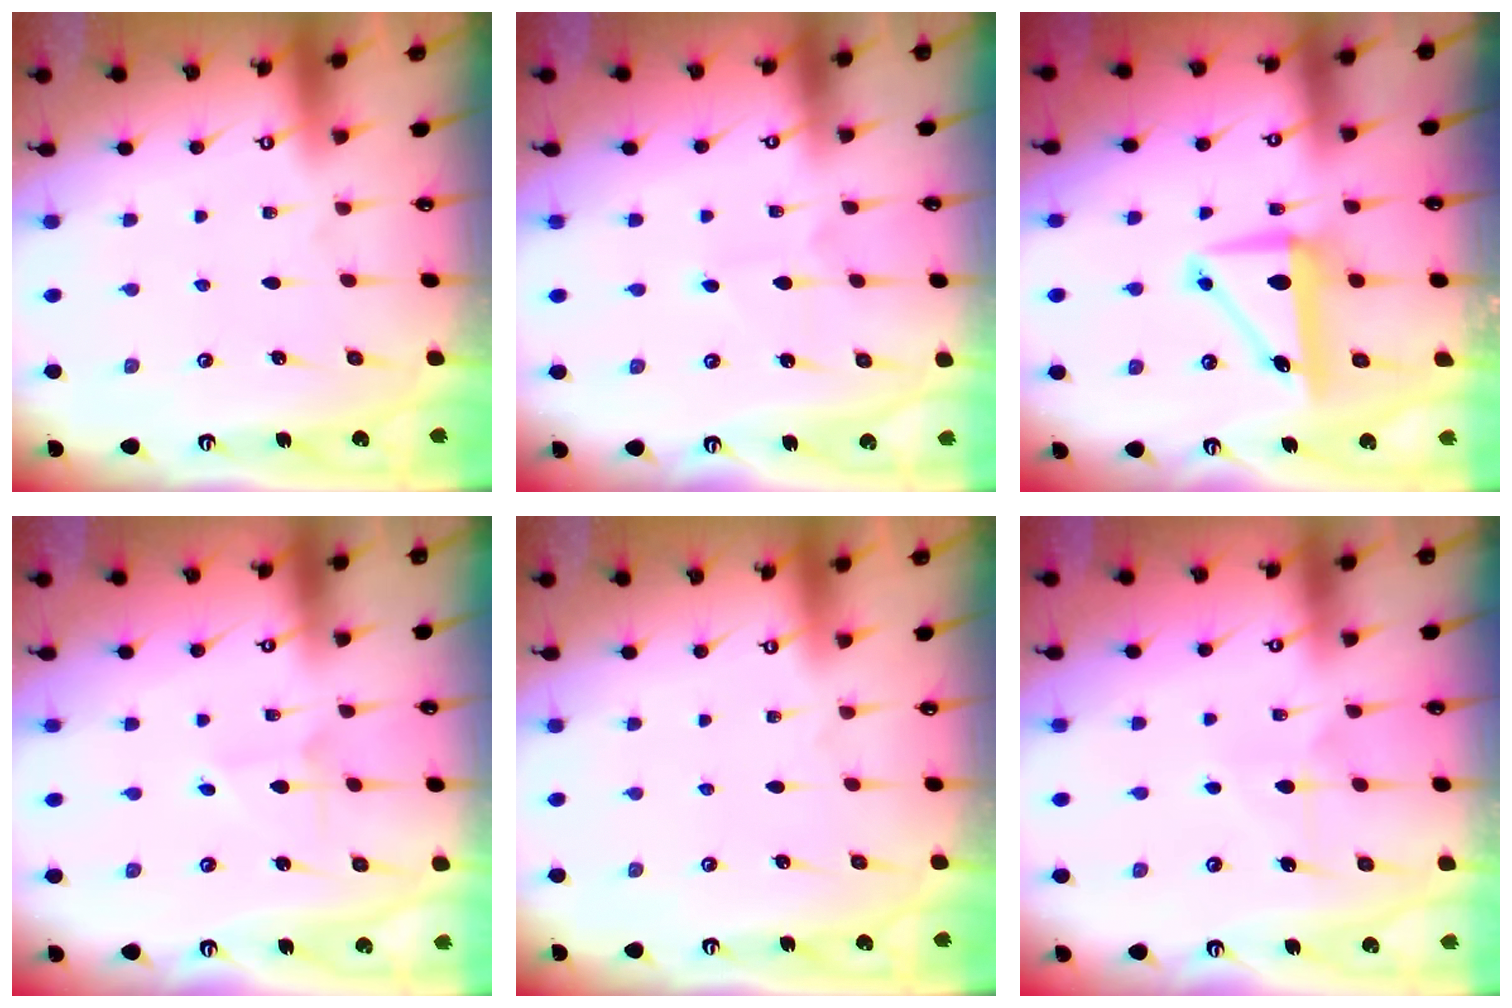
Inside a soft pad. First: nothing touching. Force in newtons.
{"total": 3.1, "press": 3.1, "slide": 0.3}
{"total": 8.2, "press": 8.0, "slide": 1.7}
{"total": 1.4, "press": 1.4, "slide": 0.1}
{"total": 0.0}
{"total": 5.5, "press": 5.4, "slide": 0.8}